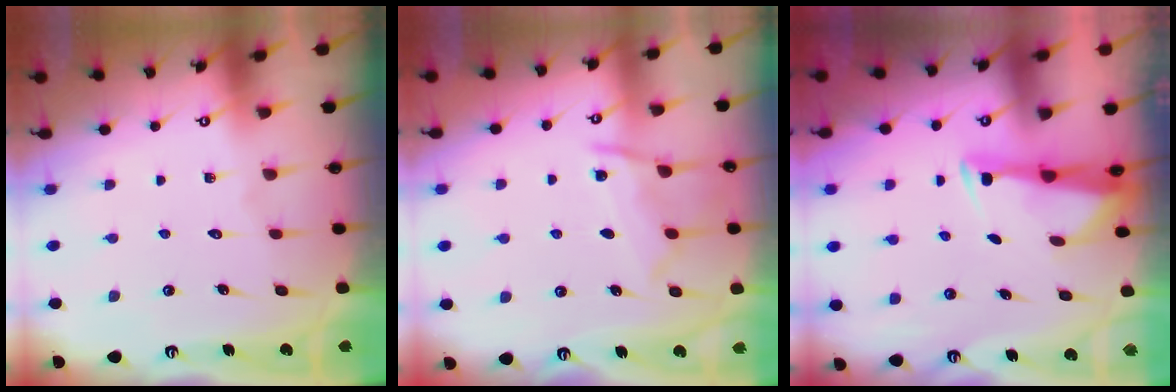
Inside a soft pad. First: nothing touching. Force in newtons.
{"total": 9.7, "press": 9.6, "slide": 1.0}
{"total": 3.2, "press": 3.1, "slide": 0.8}